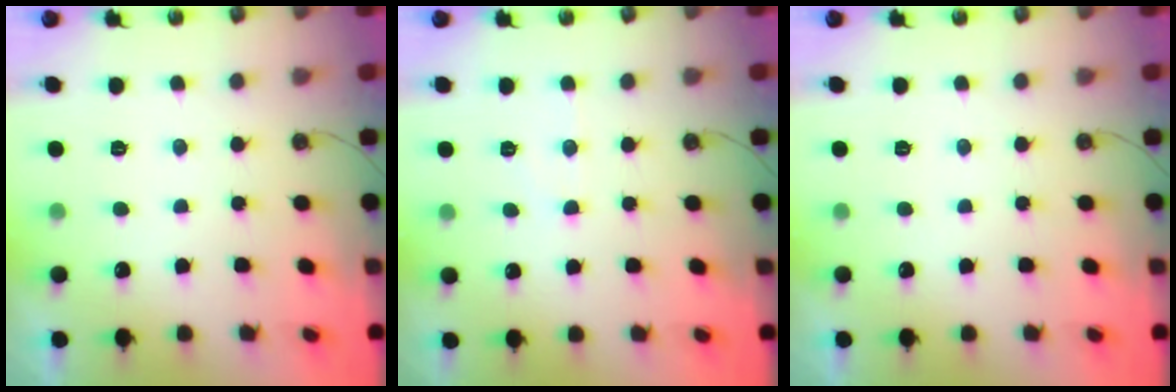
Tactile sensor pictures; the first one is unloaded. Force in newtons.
{"total": 3.6, "press": 3.5, "slide": 0.6}
{"total": 0.0}